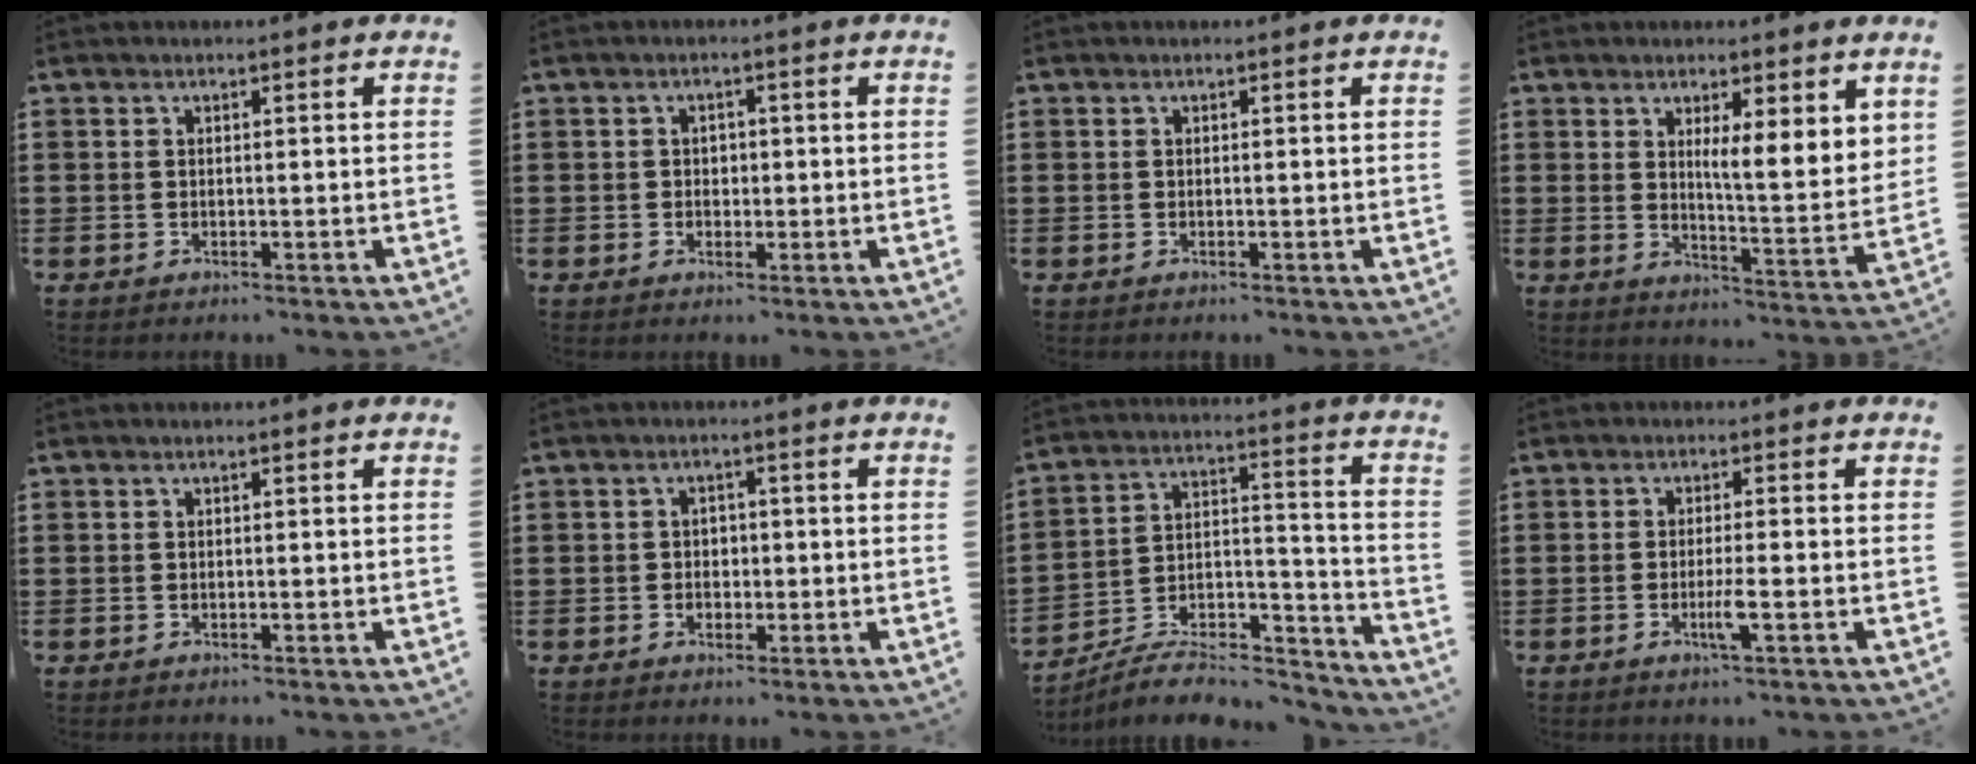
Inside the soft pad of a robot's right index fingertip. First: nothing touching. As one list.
[{"total": 1.5, "force": [-0.1, 1.3, 0.7], "torque": [-0.016, 0.005, -0.002]}, {"total": 0.0}, {"total": 4.9, "force": [3.1, 0.8, 3.6], "torque": [-0.057, -0.027, 0.048]}, {"total": 0.0}, {"total": 1.9, "force": [-0.3, 1.7, 0.8], "torque": [-0.021, 0.006, -0.009]}, {"total": 8.2, "force": [-7.4, 2.1, 2.7], "torque": [-0.034, 0.019, -0.141]}, {"total": 3.3, "force": [-1.2, 0.1, 3.0], "torque": [-0.051, -0.005, -0.022]}]